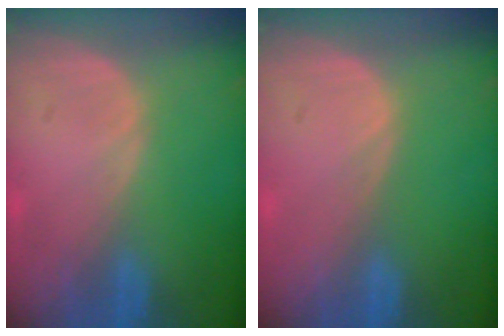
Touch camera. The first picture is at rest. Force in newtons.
{"total": 0.0}